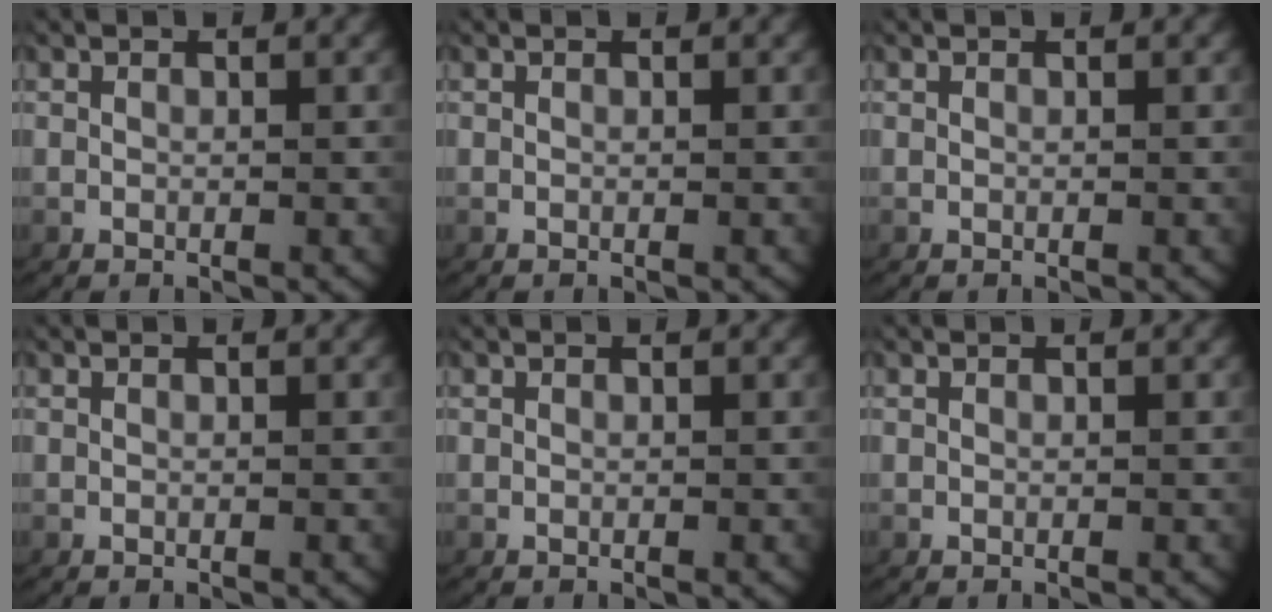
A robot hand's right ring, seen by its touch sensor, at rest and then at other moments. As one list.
[{"total": 0.0}, {"total": 0.0}, {"total": 0.0}, {"total": 0.0}, {"total": 0.0}]